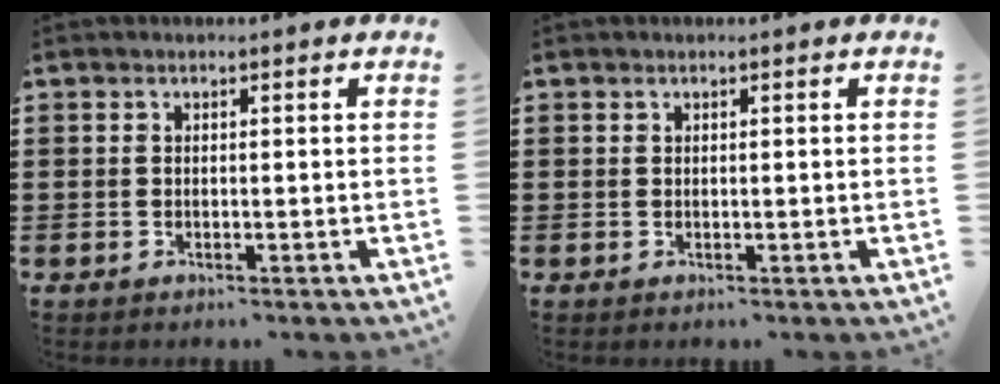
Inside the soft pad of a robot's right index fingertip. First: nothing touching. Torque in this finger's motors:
{"motor_torque": [0.09, 0.12, 0.08, 0.01]}